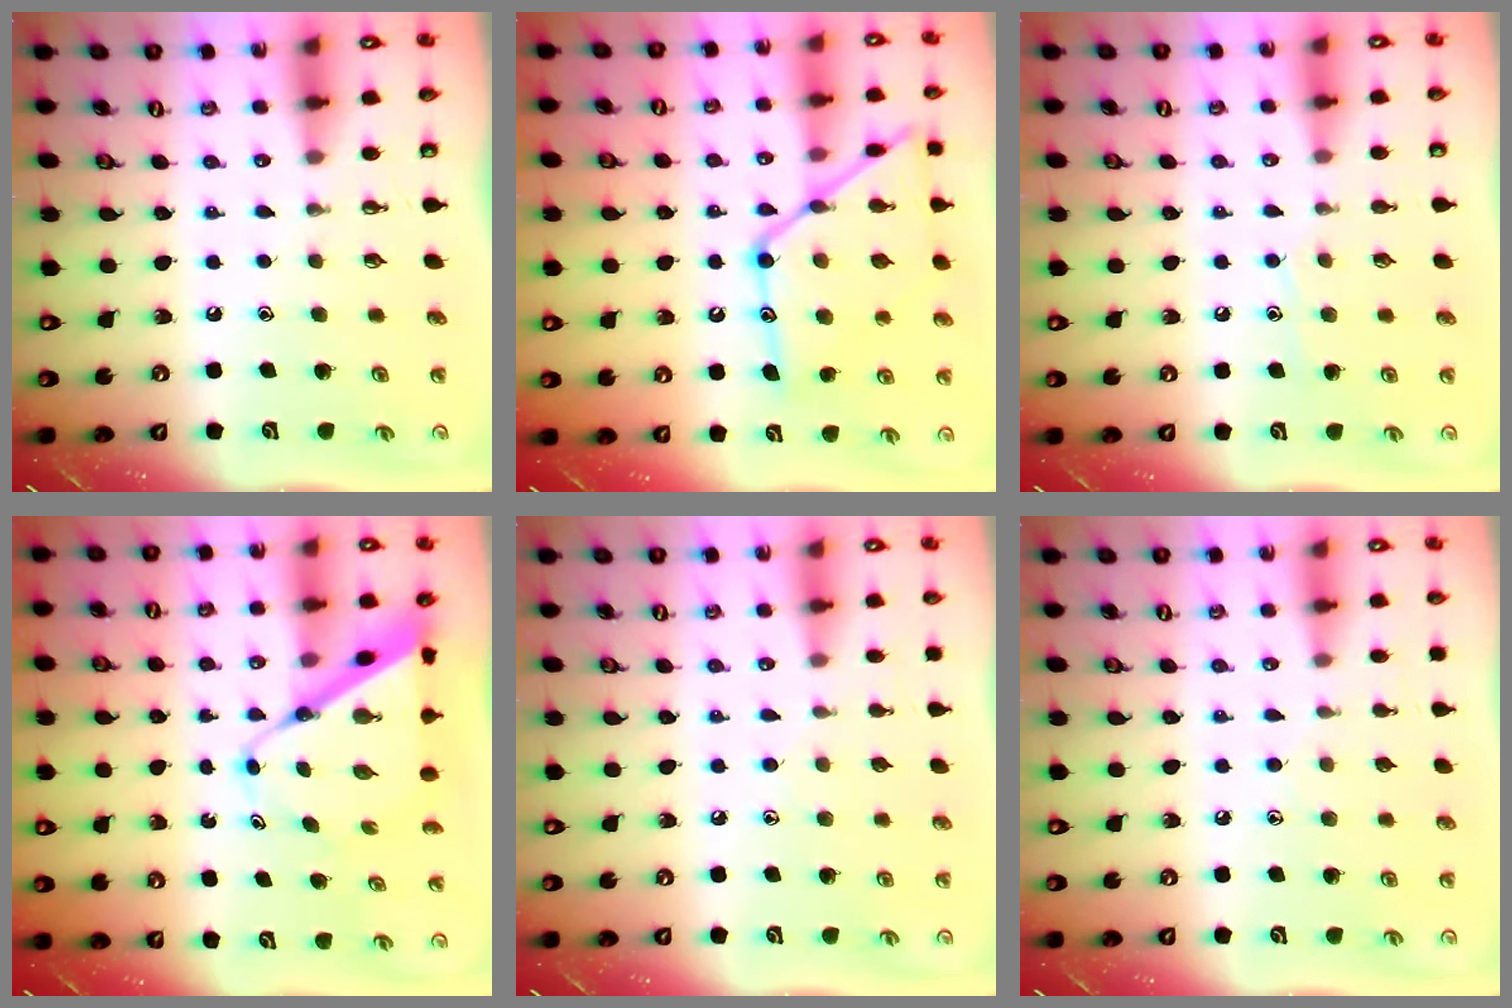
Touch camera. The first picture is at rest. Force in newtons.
{"total": 19.7, "press": 19.7, "slide": 1.4}
{"total": 7.7, "press": 7.6, "slide": 0.5}
{"total": 10.0, "press": 10.0, "slide": 1.0}
{"total": 4.4, "press": 4.3, "slide": 0.5}
{"total": 4.4, "press": 4.3, "slide": 0.5}